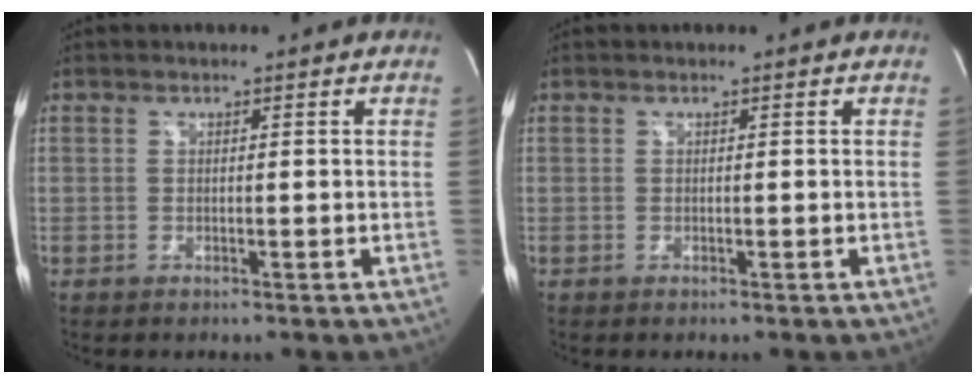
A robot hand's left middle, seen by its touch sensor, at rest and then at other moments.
{"total": 0.0}